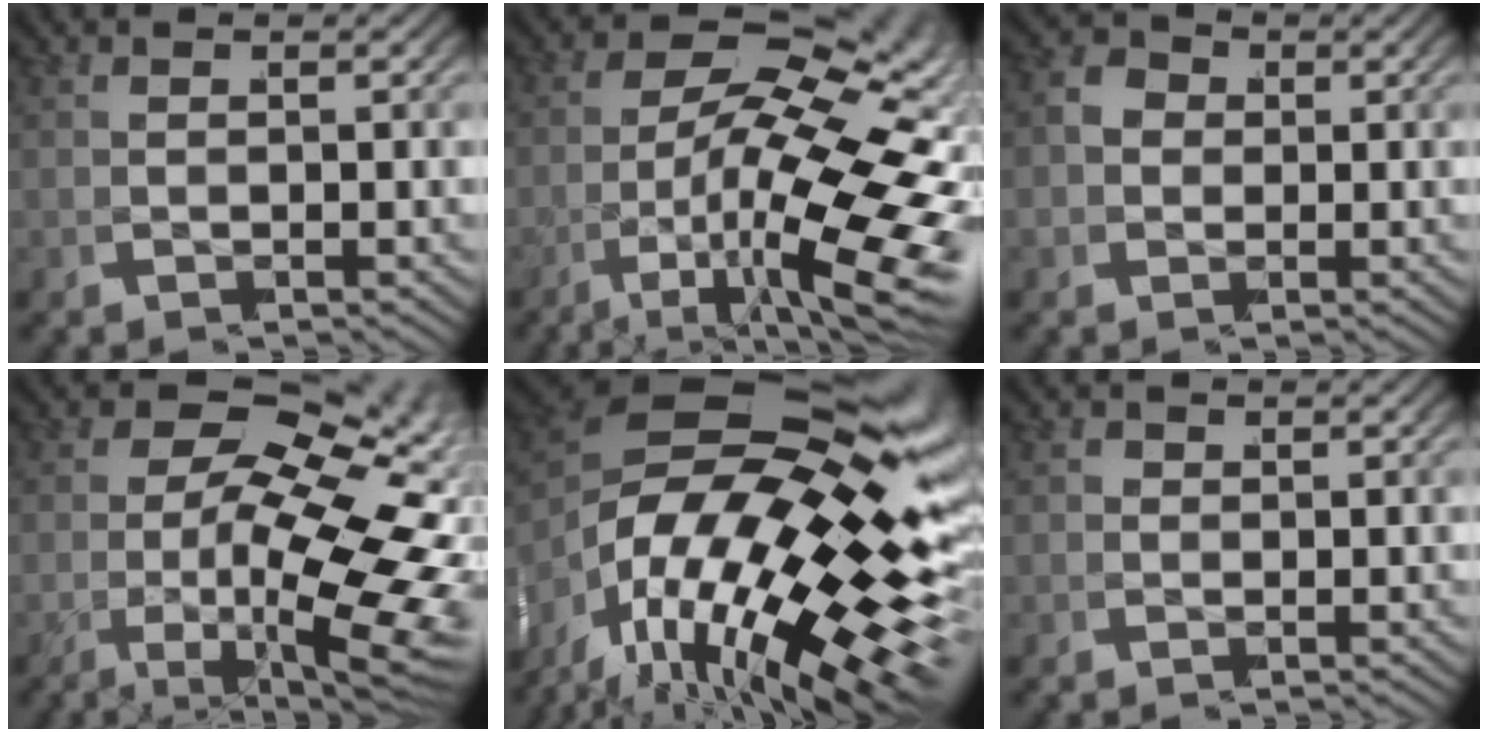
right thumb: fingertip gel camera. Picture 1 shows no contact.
{"total": 14.4, "force": [-3.0, 7.9, 11.7], "torque": [-0.188, -0.044, -0.029]}
{"total": 2.0, "force": [-0.4, 1.9, -0.2], "torque": [-0.009, -0.009, -0.009]}
{"total": 15.1, "force": [-1.6, 8.8, 12.1], "torque": [-0.192, -0.037, -0.016]}
{"total": 23.8, "force": [-2.6, 14.6, 18.6], "torque": [-0.339, -0.059, -0.017]}
{"total": 0.9, "force": [-0.3, 0.7, -0.5], "torque": [-0.001, -0.006, -0.005]}